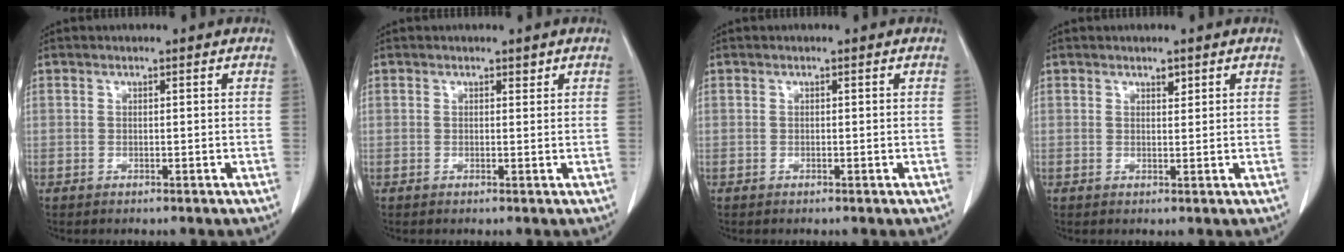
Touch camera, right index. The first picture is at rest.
{"total": 0.8, "force": [0.7, 0.4, 0.2], "torque": [0.000, -0.005, 0.008]}
{"total": 0.0}
{"total": 1.2, "force": [0.9, 0.4, 0.7], "torque": [-0.009, -0.005, 0.014]}